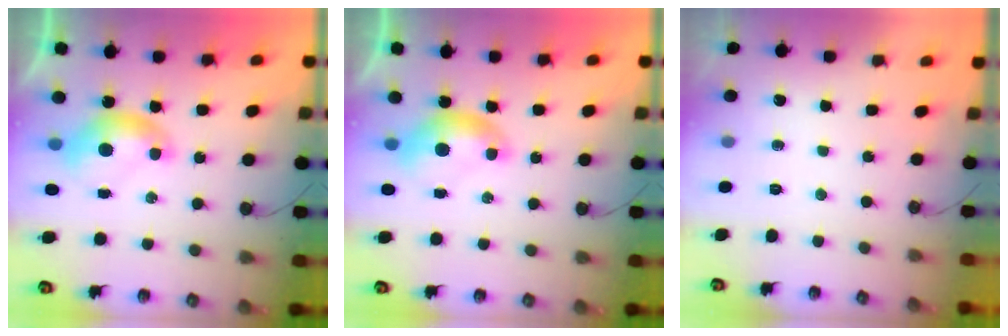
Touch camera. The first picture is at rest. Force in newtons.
{"total": 0.0}
{"total": 0.0}